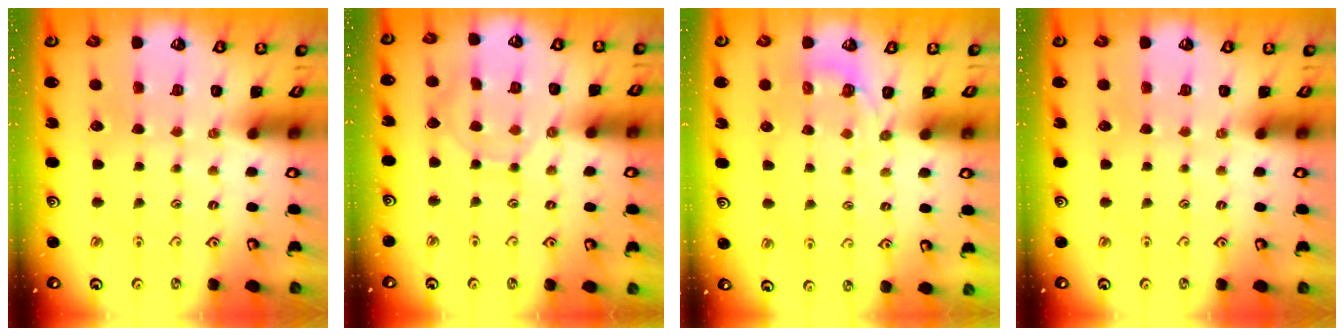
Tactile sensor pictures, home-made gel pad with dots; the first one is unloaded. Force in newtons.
{"total": 7.0, "press": 7.0, "slide": 0.8}
{"total": 3.1, "press": 2.1, "slide": 2.3}
{"total": 0.0}